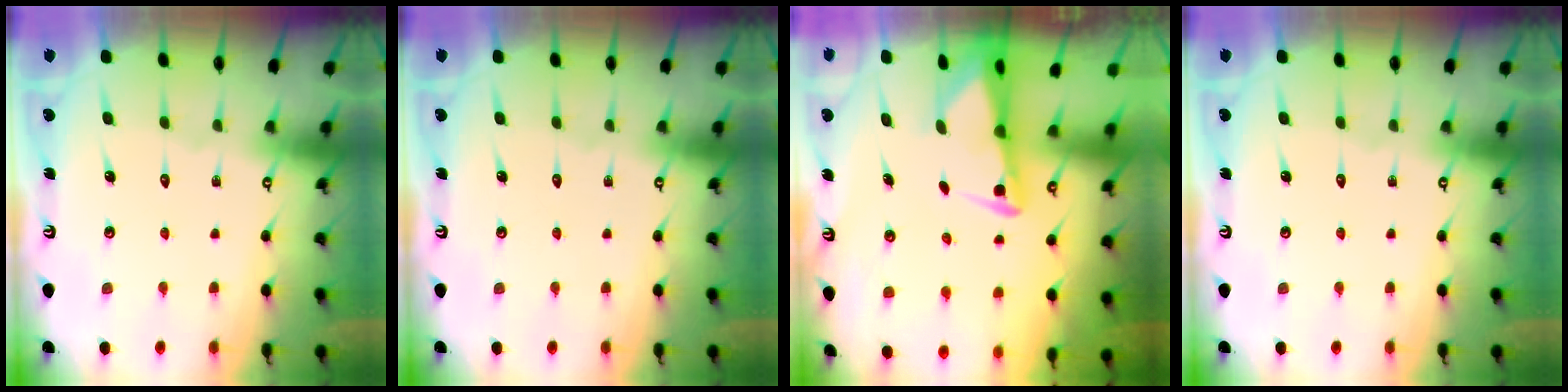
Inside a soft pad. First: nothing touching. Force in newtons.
{"total": 0.0}
{"total": 2.7, "press": 2.6, "slide": 0.6}
{"total": 0.0}